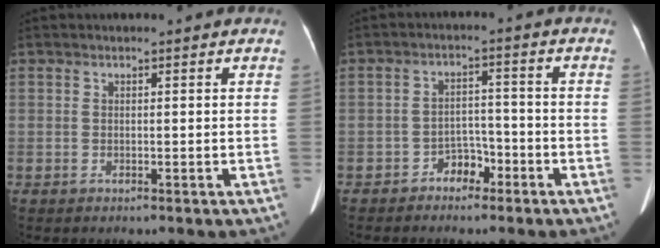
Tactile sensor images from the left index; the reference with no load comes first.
{"total": 3.7, "force": [-2.6, 2.2, 1.5], "torque": [-0.020, 0.011, -0.042]}